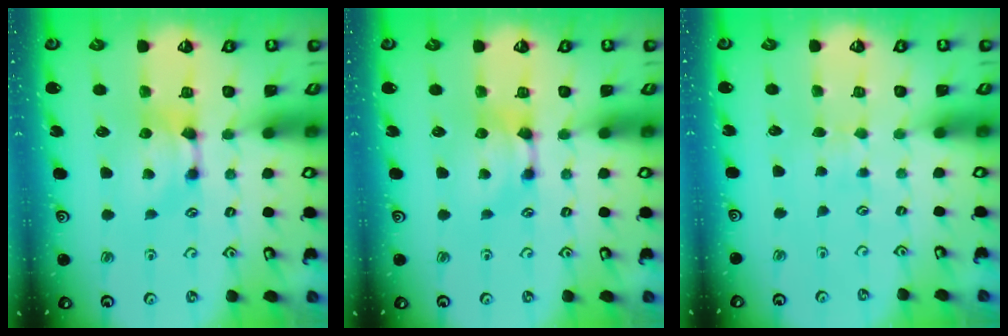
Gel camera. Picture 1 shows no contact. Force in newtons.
{"total": 0.0}
{"total": 4.6, "press": 4.5, "slide": 0.2}